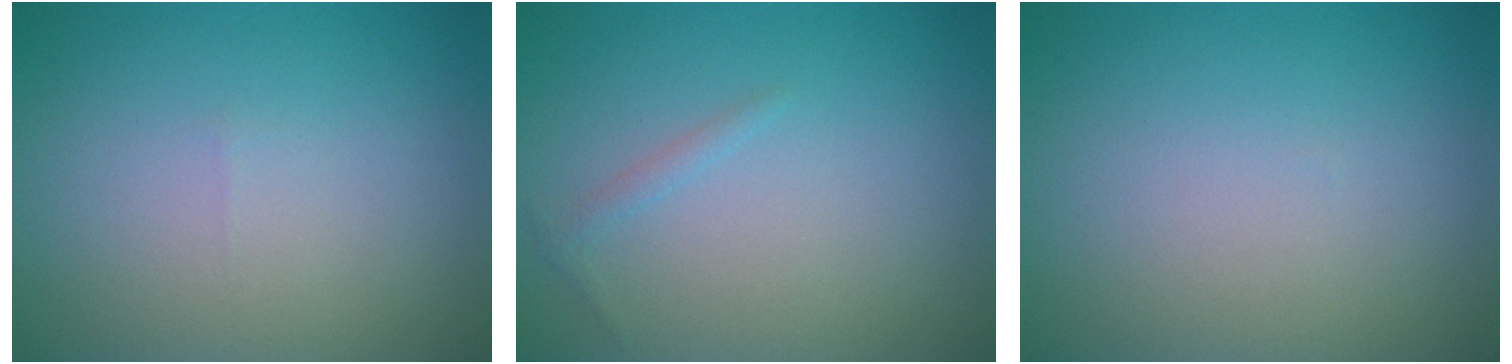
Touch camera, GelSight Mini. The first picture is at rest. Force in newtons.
{"total": 0.8, "press": 0.8, "slide": 0.0}
{"total": 0.0}